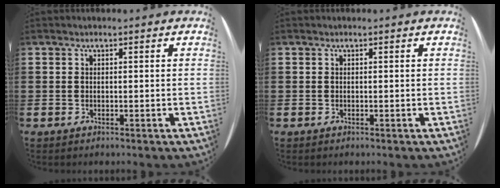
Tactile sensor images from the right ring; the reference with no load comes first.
{"total": 0.0}